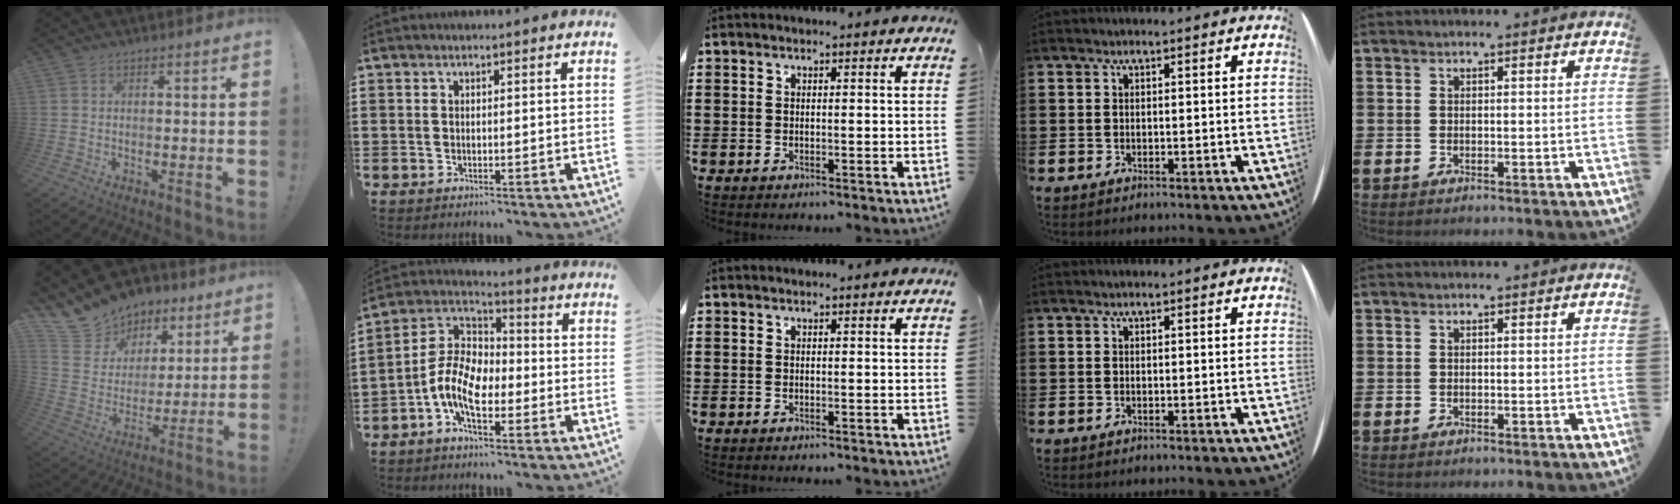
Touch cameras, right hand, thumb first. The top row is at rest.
{"thumb": {"total": 12.6, "force": [9.6, 8.0, 1.5], "torque": [-0.037, -0.080, 0.189]}, "index": {"total": 9.3, "force": [-3.4, 4.8, 7.2], "torque": [-0.183, -0.007, -0.076]}}